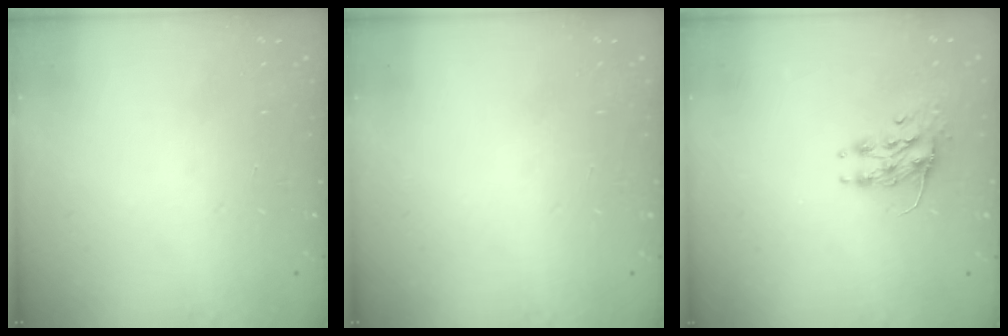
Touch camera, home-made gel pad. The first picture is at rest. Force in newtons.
{"total": 0.0}
{"total": 8.4, "press": 8.3, "slide": 1.0}